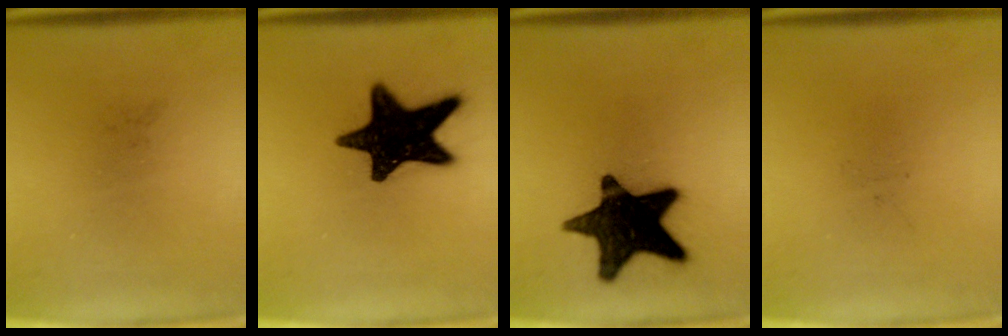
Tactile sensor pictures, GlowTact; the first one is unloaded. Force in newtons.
{"total": 17.8}
{"total": 17.9}
{"total": 0.0}